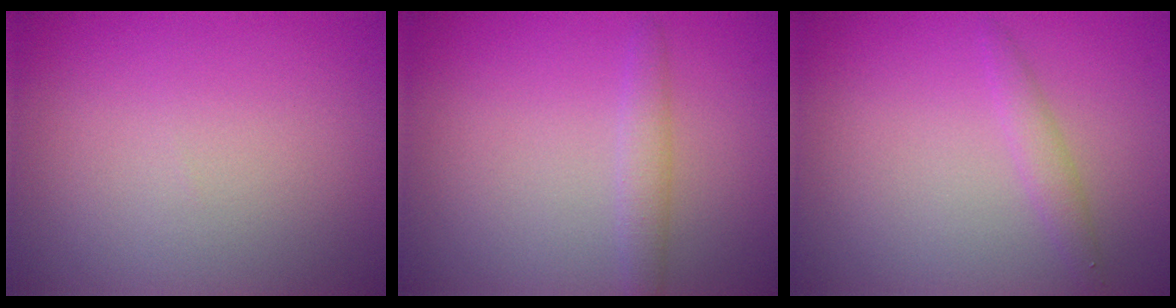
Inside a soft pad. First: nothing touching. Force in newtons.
{"total": 1.6, "press": 1.6, "slide": 0.0}
{"total": 1.4, "press": 1.4, "slide": 0.0}